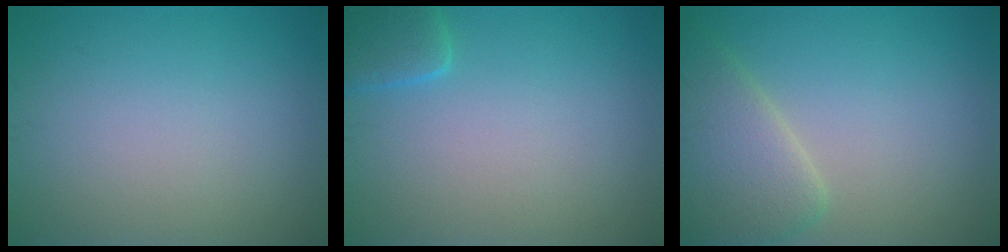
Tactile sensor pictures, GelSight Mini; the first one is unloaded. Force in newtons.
{"total": 2.3, "press": 2.3, "slide": 0.2}
{"total": 4.9, "press": 4.8, "slide": 0.5}